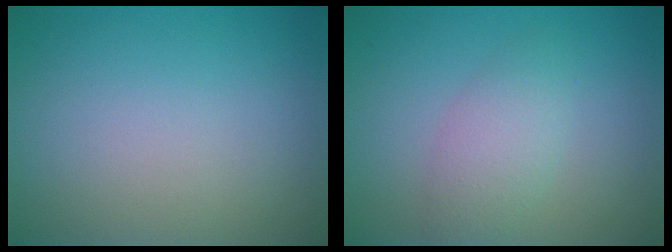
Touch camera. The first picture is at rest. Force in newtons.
{"total": 2.7, "press": 2.7, "slide": 0.1}